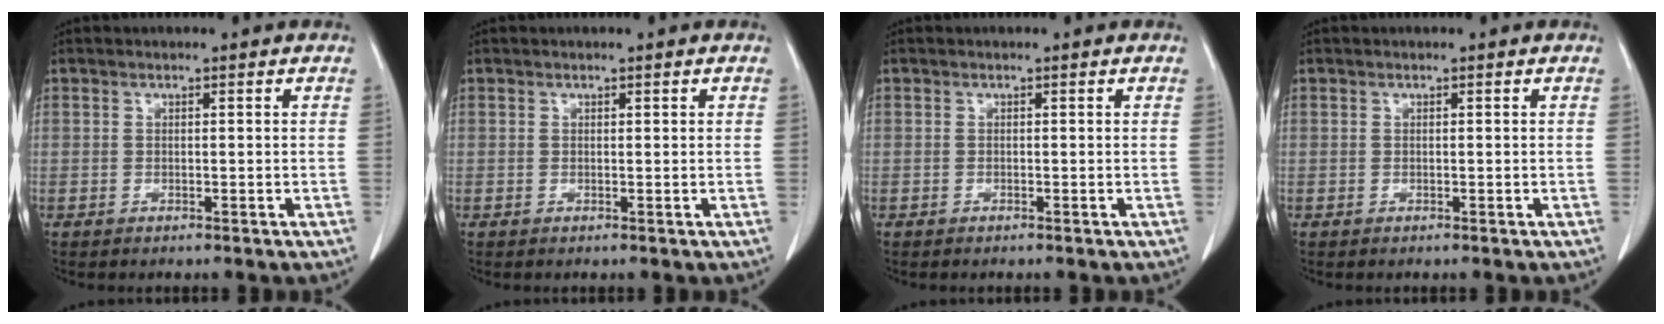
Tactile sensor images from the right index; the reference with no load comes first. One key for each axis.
{"total": 0.0}
{"total": 0.0}
{"total": 0.0}